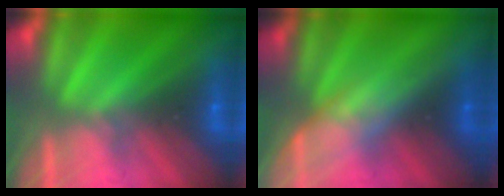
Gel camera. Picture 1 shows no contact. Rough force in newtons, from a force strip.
{"total": 2.8}